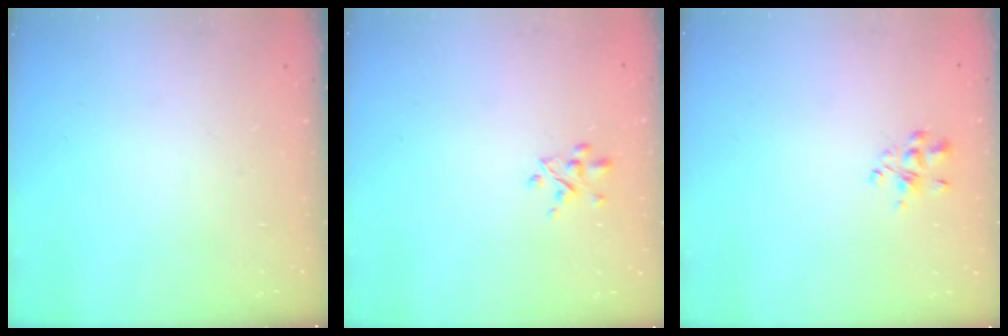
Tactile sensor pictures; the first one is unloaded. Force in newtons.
{"total": 2.9, "press": 2.7, "slide": 0.9}
{"total": 3.3, "press": 3.2, "slide": 0.8}